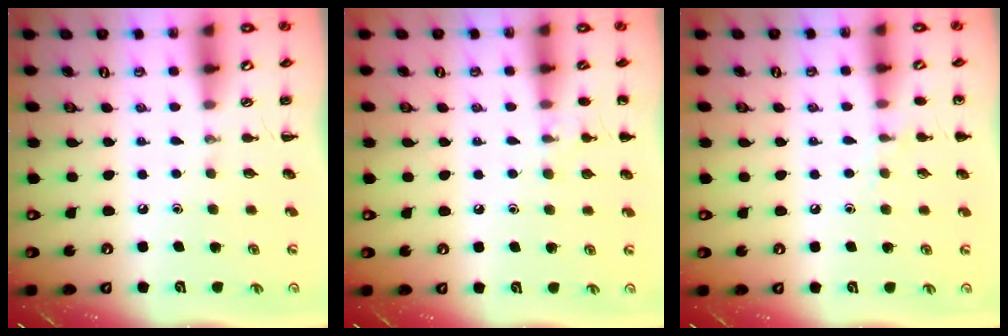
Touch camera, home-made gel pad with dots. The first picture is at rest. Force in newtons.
{"total": 7.7, "press": 7.3, "slide": 2.4}
{"total": 6.5, "press": 6.2, "slide": 1.9}